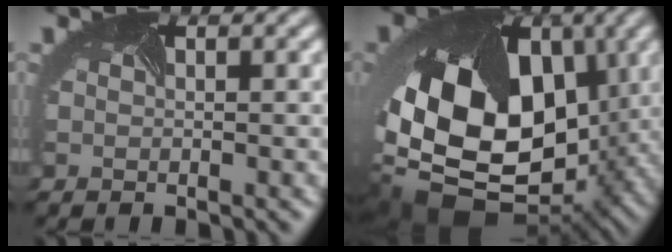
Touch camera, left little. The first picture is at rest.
{"total": 17.1, "force": [-0.5, 11.8, 12.4], "torque": [-0.254, -0.037, 0.006]}